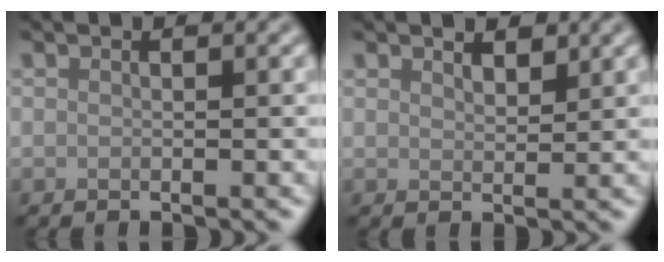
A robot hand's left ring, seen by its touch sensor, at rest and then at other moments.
{"total": 1.7, "force": [1.5, 0.5, 0.6], "torque": [-0.010, 0.000, 0.027]}